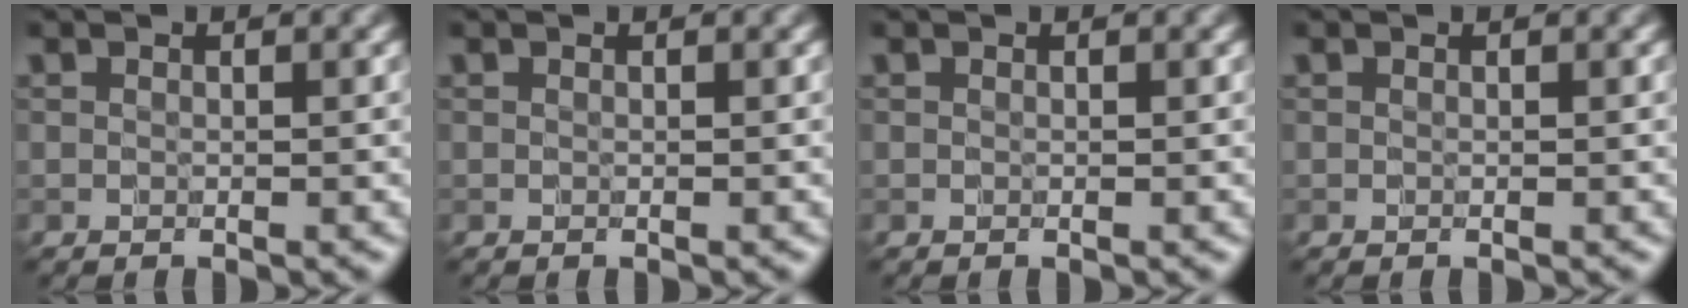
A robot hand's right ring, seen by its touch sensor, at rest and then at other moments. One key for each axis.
{"total": 0.0}
{"total": 0.0}
{"total": 0.0}